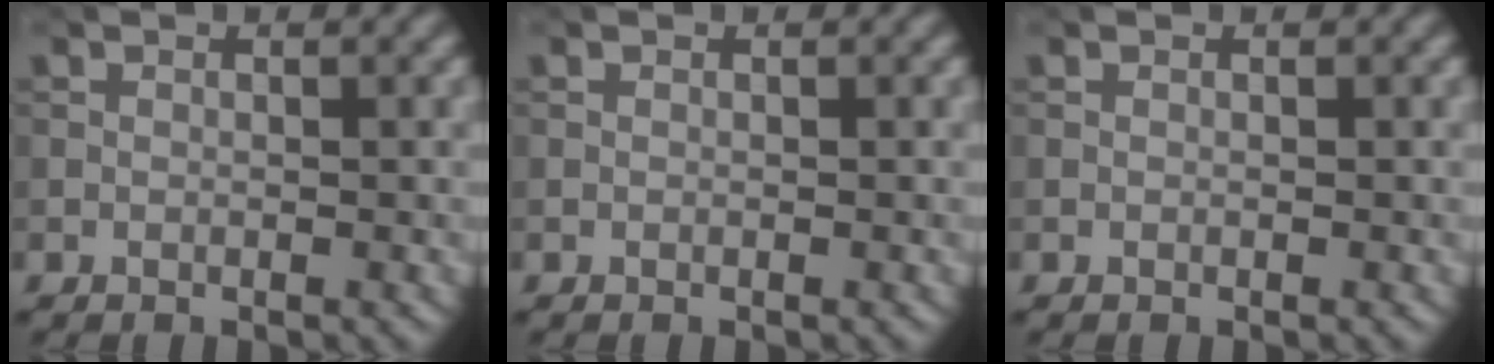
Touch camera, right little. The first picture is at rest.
{"total": 0.0}
{"total": 0.0}